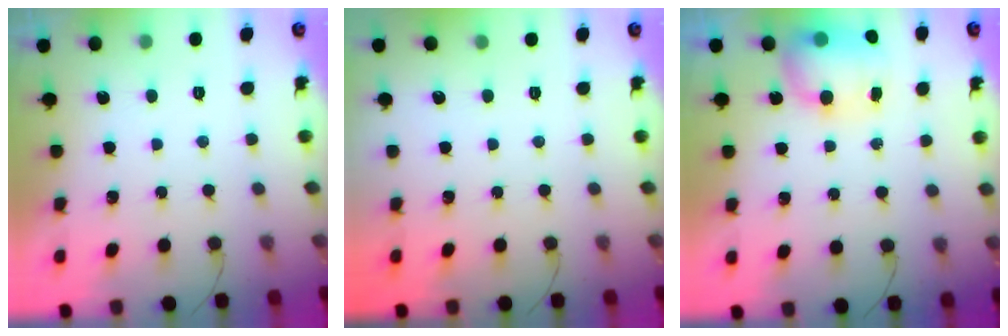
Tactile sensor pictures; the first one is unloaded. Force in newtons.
{"total": 0.0}
{"total": 10.0, "press": 8.8, "slide": 4.8}